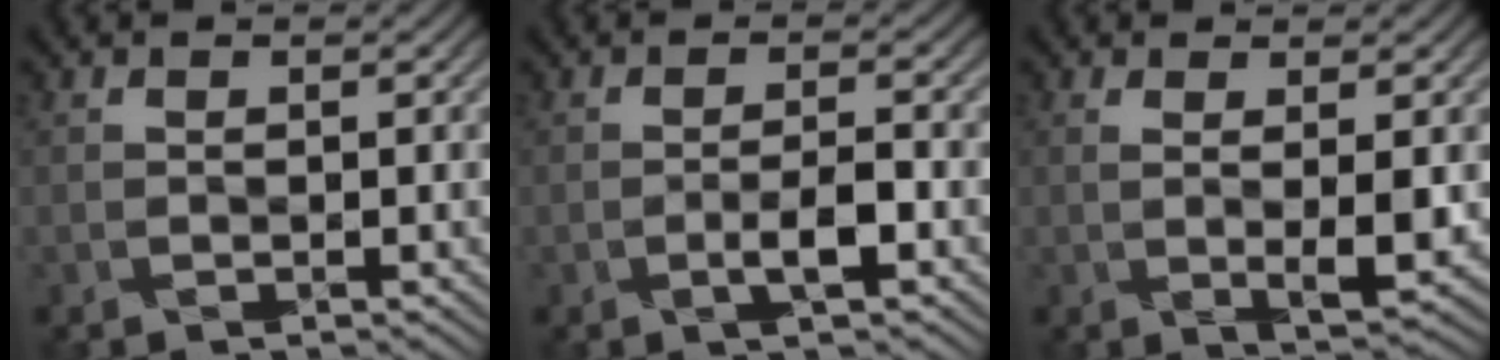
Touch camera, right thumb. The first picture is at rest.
{"total": 2.9, "force": [-1.3, 0.5, 2.6], "torque": [-0.046, 0.008, -0.026]}
{"total": 3.6, "force": [0.5, 0.6, 3.5], "torque": [-0.067, -0.001, 0.016]}